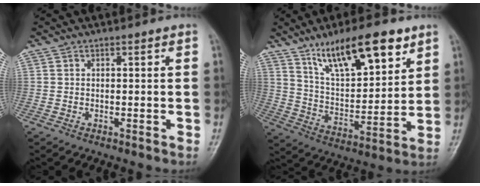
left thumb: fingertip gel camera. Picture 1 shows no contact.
{"total": 17.1, "force": [10.7, 6.0, 11.9], "torque": [-0.166, -0.048, 0.193]}